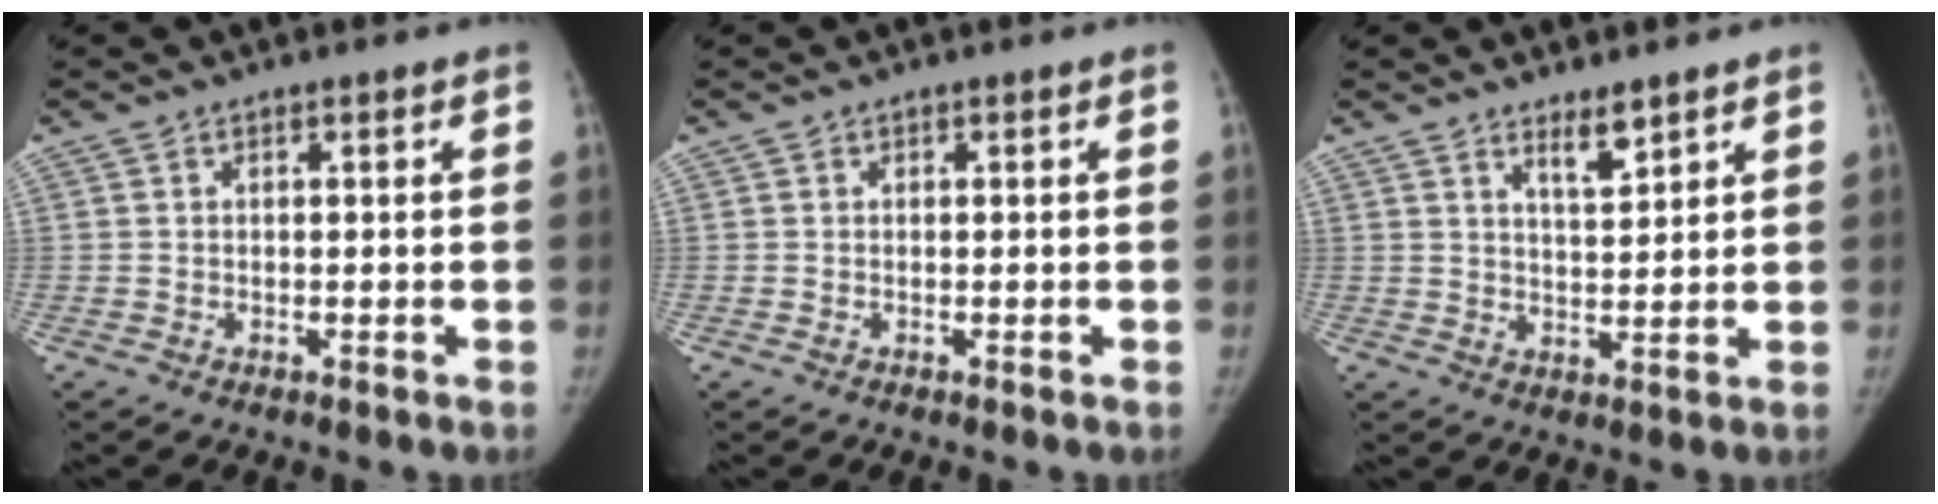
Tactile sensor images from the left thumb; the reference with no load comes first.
{"total": 0.0}
{"total": 4.1, "force": [3.1, 0.9, 2.5], "torque": [-0.034, -0.030, 0.056]}